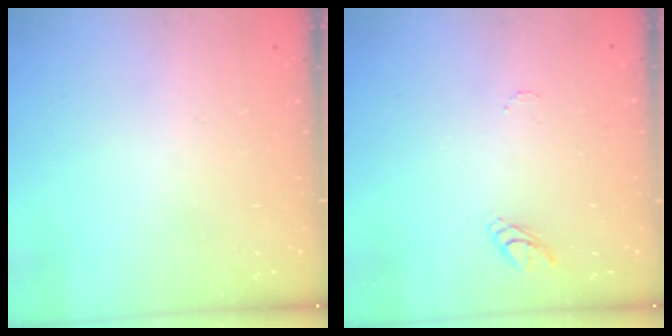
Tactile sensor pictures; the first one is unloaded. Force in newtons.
{"total": 6.6, "press": 6.6, "slide": 0.5}